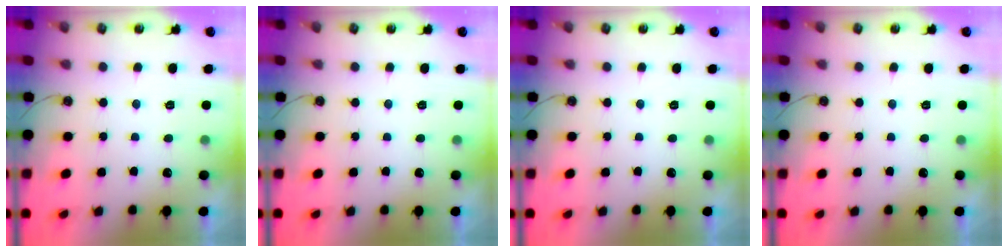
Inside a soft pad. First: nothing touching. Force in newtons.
{"total": 0.0}
{"total": 0.0}
{"total": 0.0}